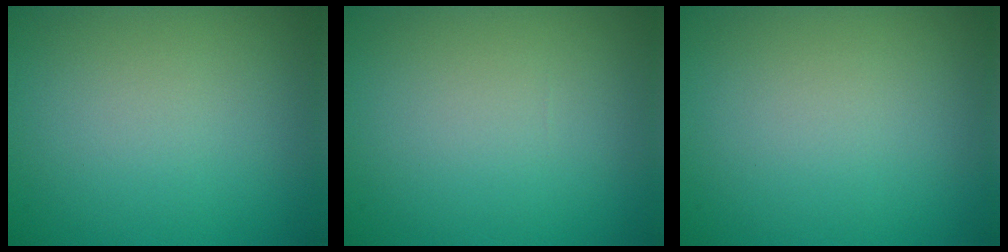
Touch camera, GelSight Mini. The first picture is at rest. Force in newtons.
{"total": 0.0}
{"total": 0.0}